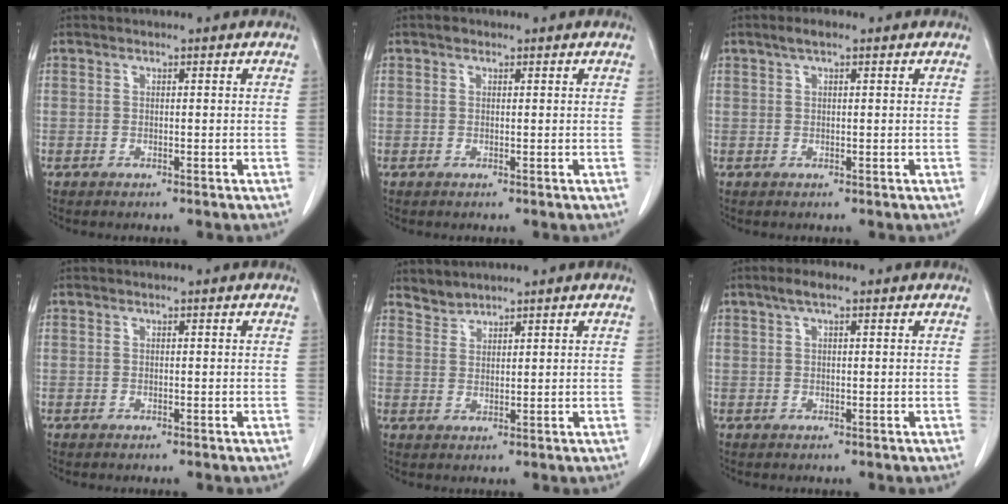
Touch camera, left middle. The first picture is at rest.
{"total": 0.6, "force": [0.5, 0.4, 0.2], "torque": [-0.005, 0.002, 0.005]}
{"total": 2.0, "force": [1.3, 0.4, 1.5], "torque": [-0.031, 0.010, 0.022]}
{"total": 0.0}
{"total": 2.1, "force": [2.0, 0.3, -0.4], "torque": [0.008, 0.004, 0.041]}
{"total": 2.6, "force": [1.5, 0.6, 2.0], "torque": [-0.040, 0.013, 0.027]}